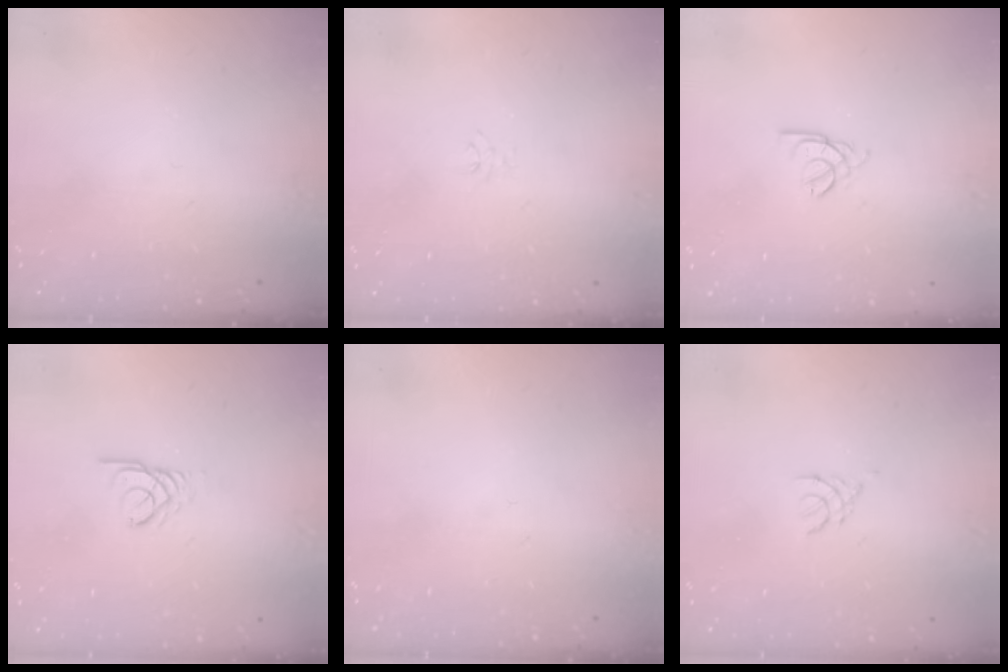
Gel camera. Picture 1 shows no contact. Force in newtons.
{"total": 2.6, "press": 2.6, "slide": 0.3}
{"total": 2.2, "press": 2.1, "slide": 0.5}
{"total": 2.6, "press": 2.6, "slide": 0.1}
{"total": 0.0}
{"total": 1.8, "press": 1.7, "slide": 0.4}